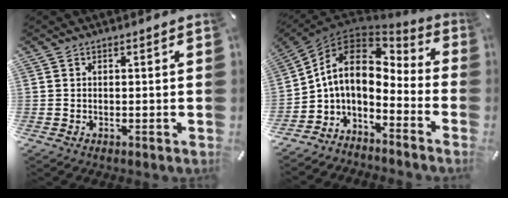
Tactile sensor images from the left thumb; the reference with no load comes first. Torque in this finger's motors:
{"motor_torque": [-0.06, 1.51, 1.41, 1.36, 0.44]}